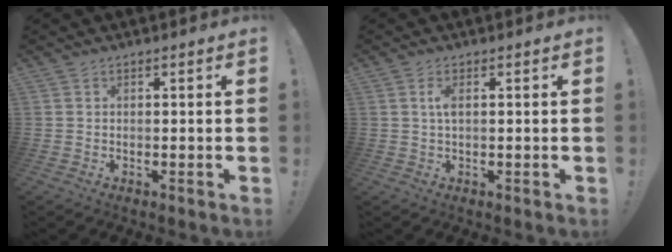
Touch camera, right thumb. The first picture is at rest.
{"total": 2.6, "force": [0.4, 0.8, 2.4], "torque": [-0.041, 0.002, 0.002]}